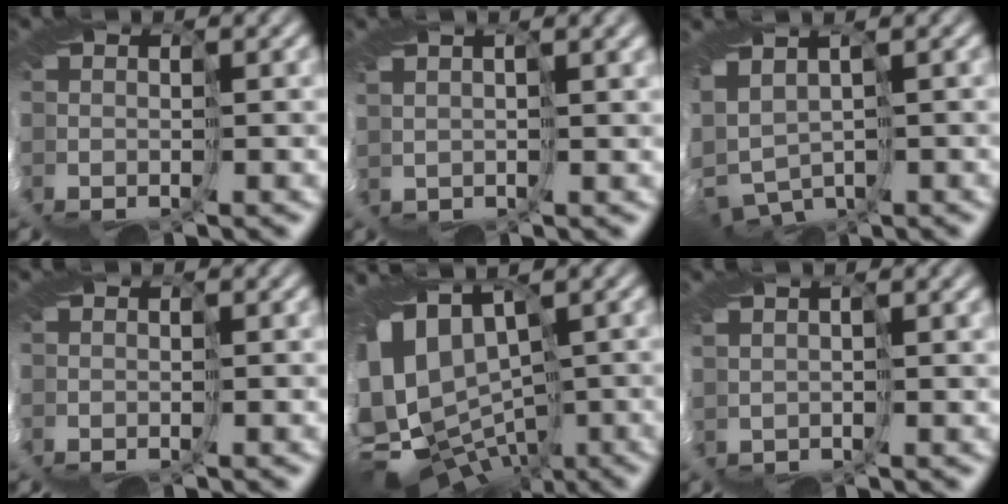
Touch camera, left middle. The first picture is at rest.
{"total": 2.4, "force": [1.8, -1.5, -0.6], "torque": [0.005, 0.012, 0.032]}
{"total": 3.1, "force": [1.0, 2.7, 1.2], "torque": [-0.068, -0.004, 0.046]}
{"total": 0.0}
{"total": 7.4, "force": [0.3, 5.4, 5.1], "torque": [-0.124, -0.009, 0.052]}
{"total": 2.6, "force": [1.5, -1.8, -1.3], "torque": [0.022, 0.010, 0.027]}